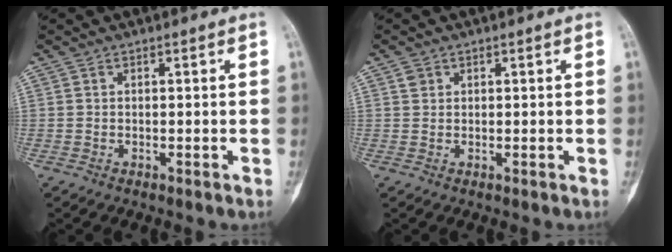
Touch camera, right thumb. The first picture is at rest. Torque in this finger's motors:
{"motor_torque": [-0.40, 0.15, 0.03, -0.14, -0.10]}